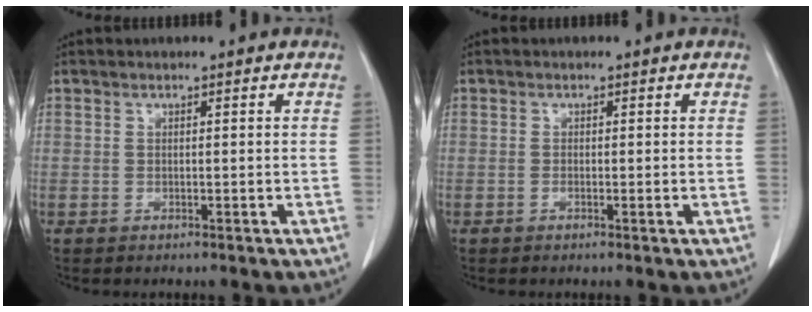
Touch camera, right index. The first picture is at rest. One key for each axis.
{"total": 1.0, "fx": -0.3, "fy": 0.1, "fz": 0.9, "tx": -0.014, "ty": -0.001, "tz": -0.004}